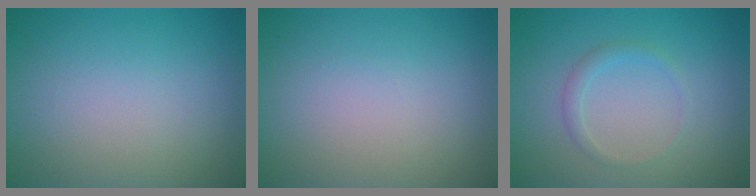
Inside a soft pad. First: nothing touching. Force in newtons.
{"total": 0.0}
{"total": 1.3, "press": 1.3, "slide": 0.0}